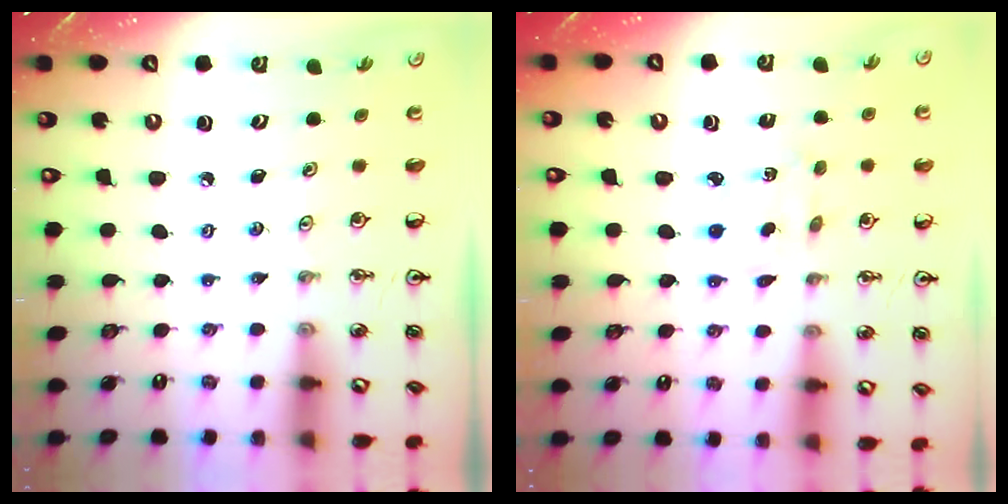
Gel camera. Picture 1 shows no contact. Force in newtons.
{"total": 2.2, "press": 2.1, "slide": 0.7}